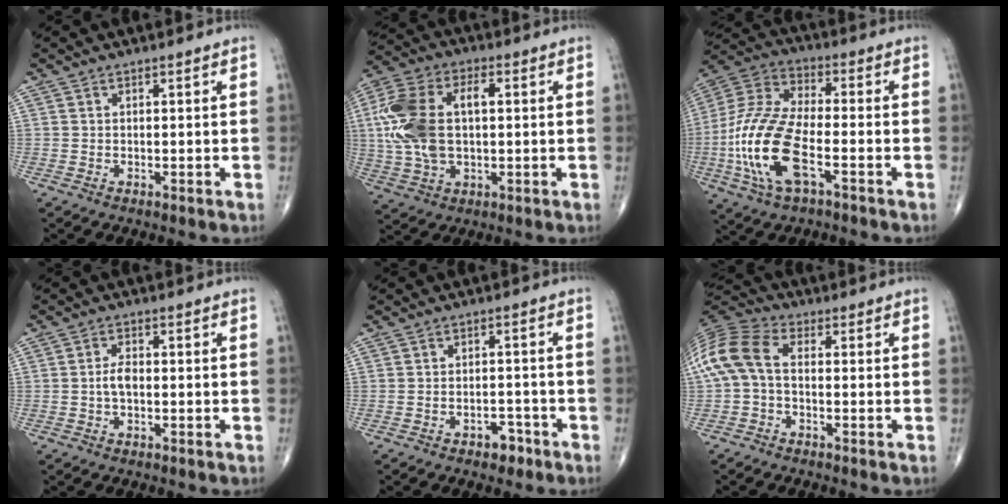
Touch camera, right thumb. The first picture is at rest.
{"total": 16.6, "force": [1.5, 9.3, 13.6], "torque": [-0.297, 0.021, 0.028]}
{"total": 18.0, "force": [-5.3, 7.5, 15.4], "torque": [-0.341, 0.023, -0.099]}
{"total": 2.8, "force": [-0.4, 1.4, 2.4], "torque": [-0.047, 0.008, -0.010]}
{"total": 3.3, "force": [-2.2, 1.9, 1.5], "torque": [-0.010, 0.020, -0.028]}
{"total": 10.9, "force": [-0.3, 6.5, 8.8], "torque": [-0.195, 0.030, -0.018]}